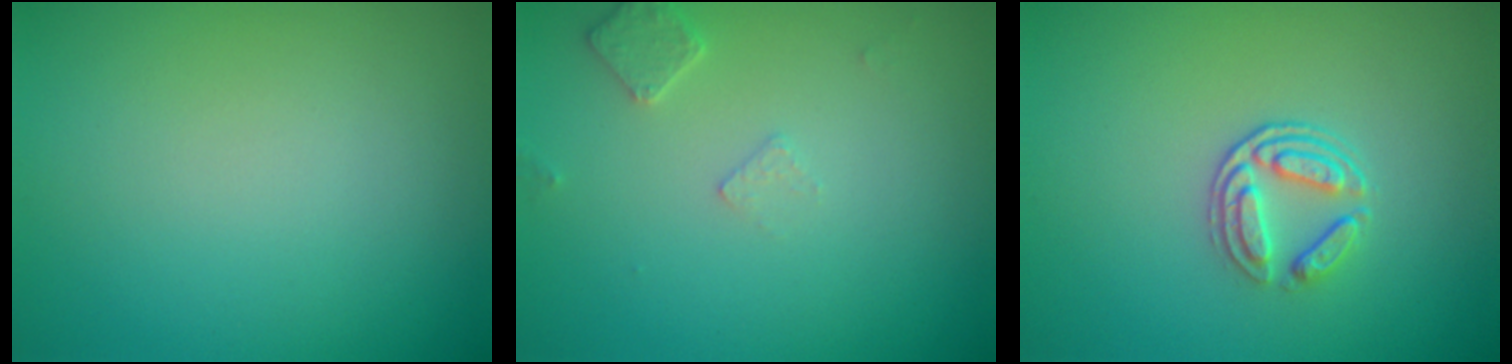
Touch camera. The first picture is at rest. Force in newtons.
{"total": 1.5, "press": 1.4, "slide": 0.3}
{"total": 2.4, "press": 1.9, "slide": 1.5}